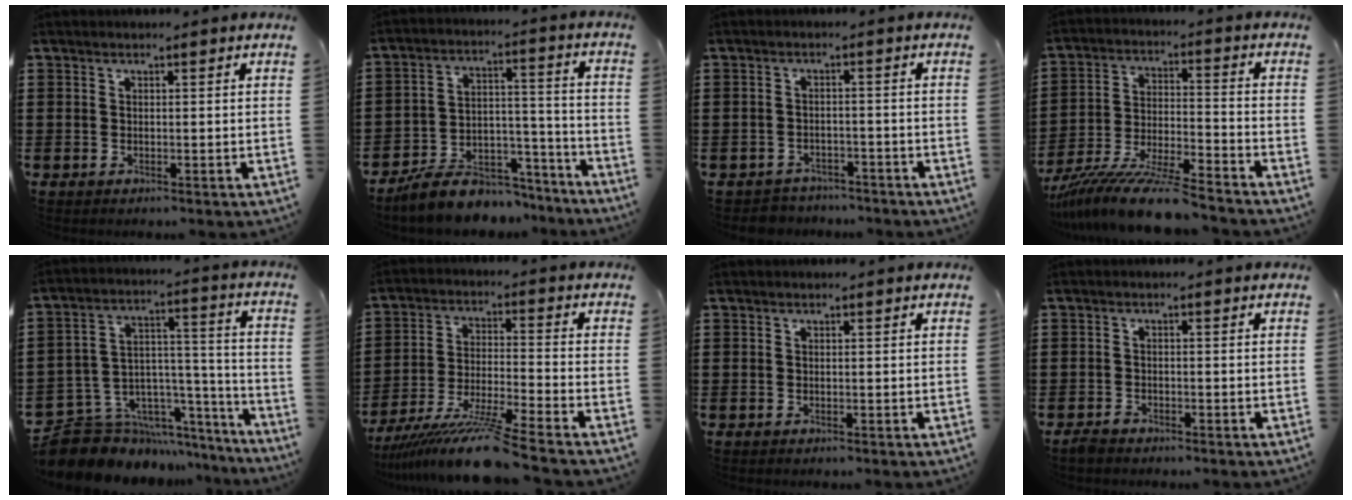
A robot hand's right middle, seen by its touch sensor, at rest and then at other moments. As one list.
[{"total": 8.0, "force": [-7.2, 3.0, 1.7], "torque": [-0.024, 0.028, -0.134]}, {"total": 2.8, "force": [-2.8, 0.6, -0.3], "torque": [-0.003, 0.000, -0.062]}, {"total": 11.2, "force": [-10.1, 0.5, 4.9], "torque": [-0.088, 0.015, -0.196]}, {"total": 8.4, "force": [-7.0, 4.5, 0.8], "torque": [-0.031, -0.002, -0.128]}, {"total": 11.2, "force": [-9.6, -0.4, 5.9], "torque": [-0.109, -0.003, -0.187]}, {"total": 0.0}, {"total": 1.4, "force": [-1.3, 0.5, 0.3], "torque": [-0.018, -0.004, -0.029]}]